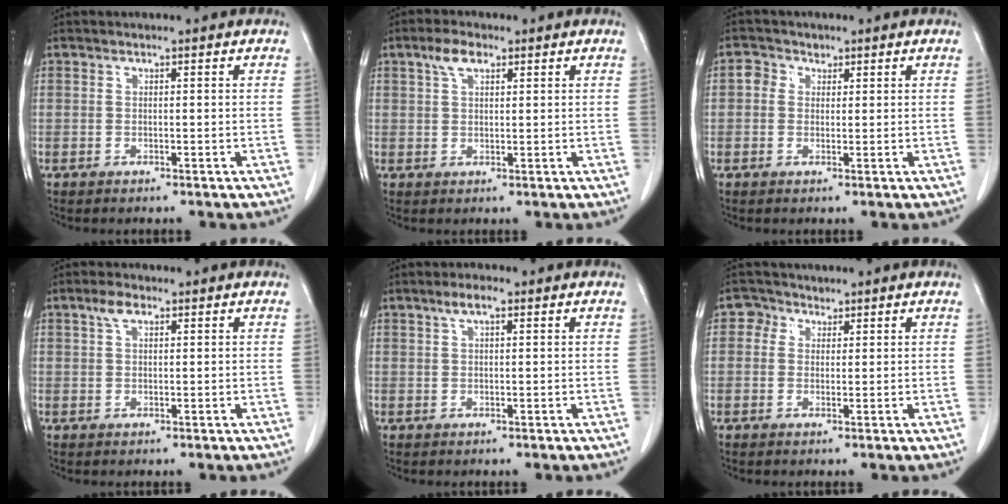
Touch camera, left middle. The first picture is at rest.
{"total": 3.4, "force": [2.0, 1.5, 2.4], "torque": [-0.052, 0.009, 0.041]}
{"total": 2.3, "force": [0.8, 2.0, 0.8], "torque": [-0.014, 0.009, 0.011]}
{"total": 2.4, "force": [1.3, 1.0, 1.7], "torque": [-0.039, 0.009, 0.028]}
{"total": 2.7, "force": [1.5, 0.7, 2.1], "torque": [-0.043, 0.008, 0.028]}
{"total": 2.2, "force": [1.2, 1.9, 0.2], "torque": [0.000, 0.003, 0.014]}